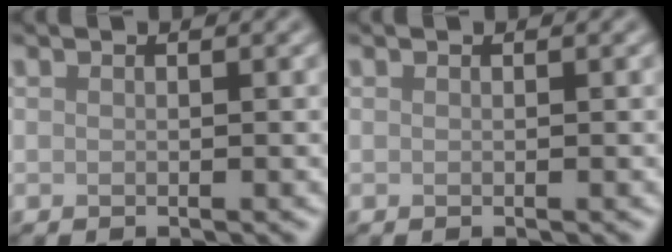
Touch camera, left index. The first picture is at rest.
{"total": 0.0}